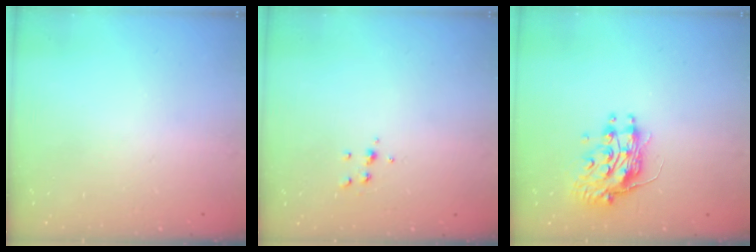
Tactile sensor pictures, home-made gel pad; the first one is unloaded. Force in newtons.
{"total": 5.3, "press": 5.3, "slide": 0.5}
{"total": 10.6, "press": 10.6, "slide": 0.7}